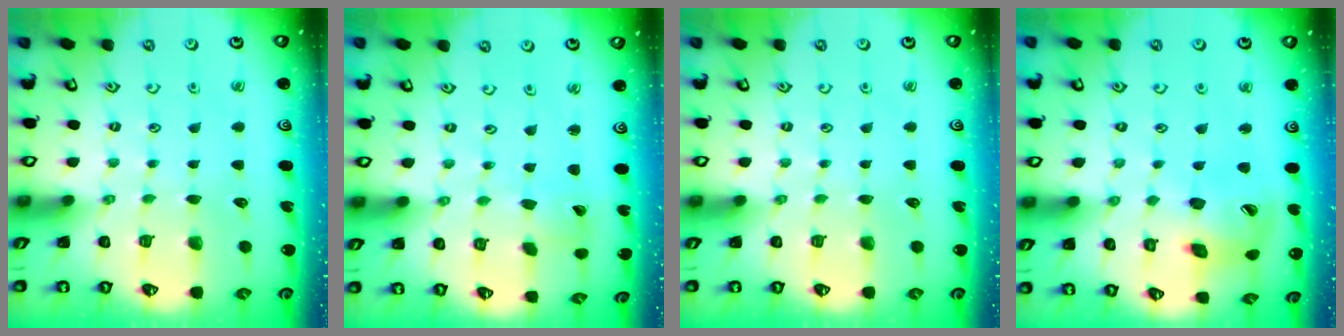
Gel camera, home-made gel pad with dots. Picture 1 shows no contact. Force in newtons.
{"total": 0.9, "press": 0.9, "slide": 0.0}
{"total": 0.0}
{"total": 14.2, "press": 14.0, "slide": 2.0}